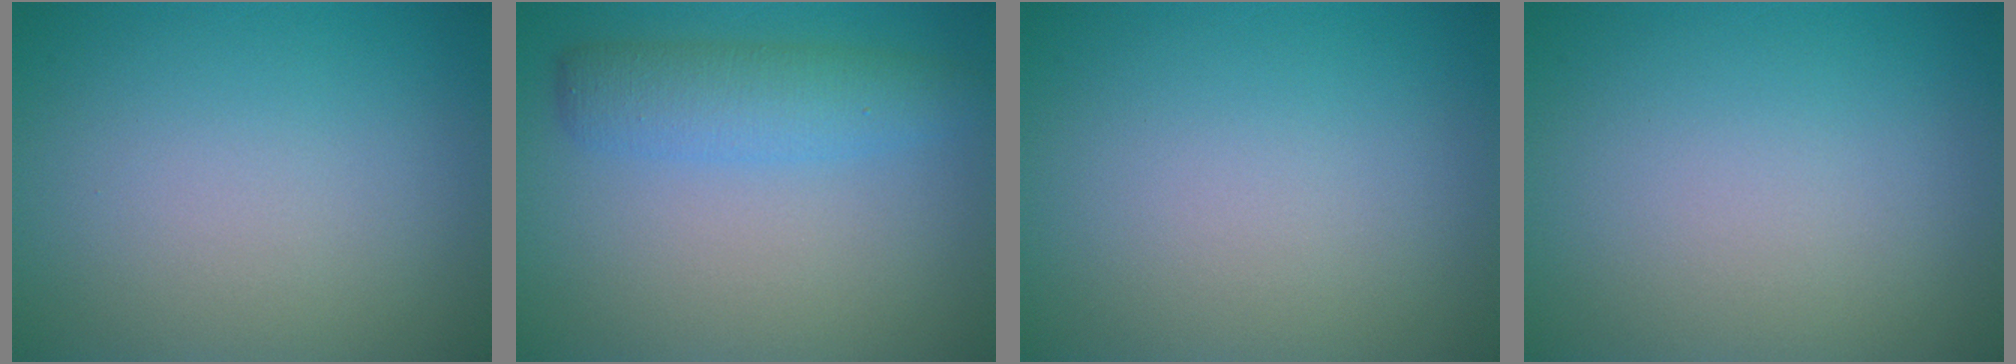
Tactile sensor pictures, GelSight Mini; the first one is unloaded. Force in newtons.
{"total": 3.7, "press": 3.7, "slide": 0.1}
{"total": 0.0}
{"total": 0.0}